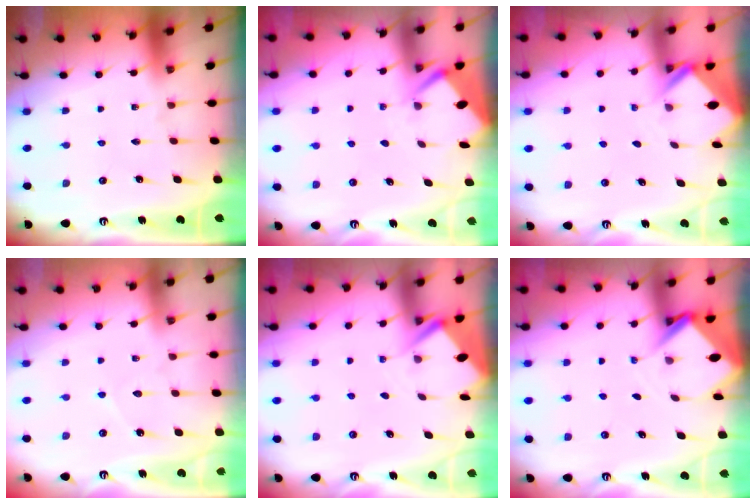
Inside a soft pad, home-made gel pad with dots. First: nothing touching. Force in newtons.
{"total": 2.8, "press": 2.8, "slide": 0.3}
{"total": 2.3, "press": 2.3, "slide": 0.1}
{"total": 4.5, "press": 4.5, "slide": 0.3}
{"total": 3.0, "press": 3.0, "slide": 0.4}
{"total": 3.6, "press": 3.6, "slide": 0.3}